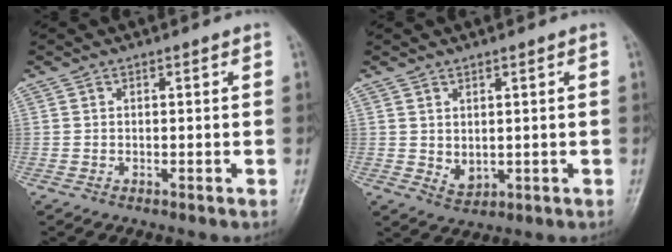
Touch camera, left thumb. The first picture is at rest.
{"total": 3.2, "force": [0.7, 2.1, 2.3], "torque": [-0.033, -0.013, 0.022]}